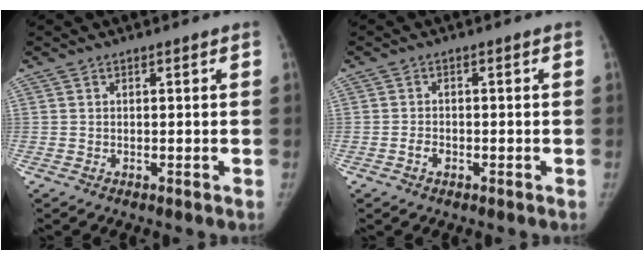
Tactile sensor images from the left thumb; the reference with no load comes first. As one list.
[{"total": 1.8, "force": [-1.1, 1.2, 0.7], "torque": [-0.012, 0.010, -0.020]}]